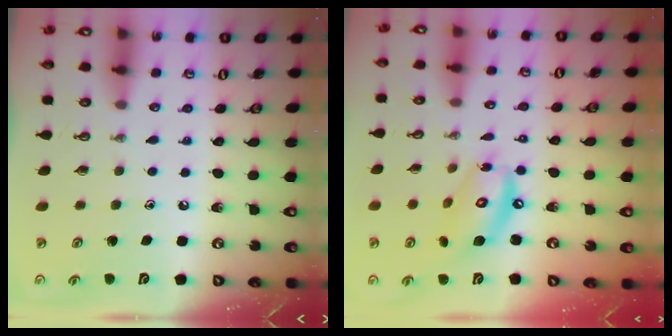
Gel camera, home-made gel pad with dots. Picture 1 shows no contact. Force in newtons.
{"total": 13.3, "press": 13.2, "slide": 1.2}